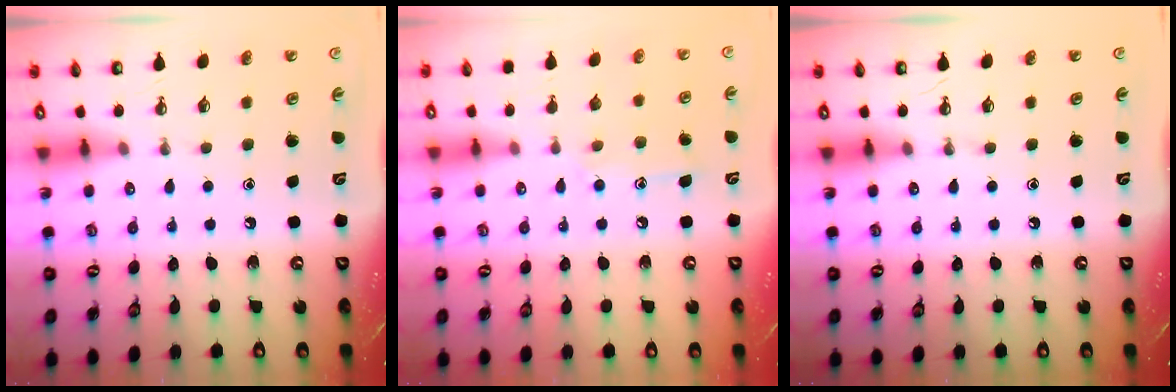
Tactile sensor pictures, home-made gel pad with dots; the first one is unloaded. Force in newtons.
{"total": 9.2, "press": 9.2, "slide": 0.6}
{"total": 0.0}